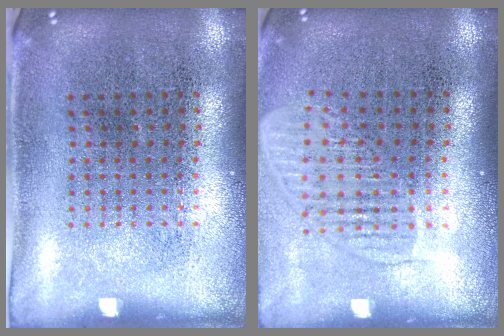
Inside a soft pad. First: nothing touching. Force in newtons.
{"total": 1.6, "press": 1.3, "slide": 0.9}